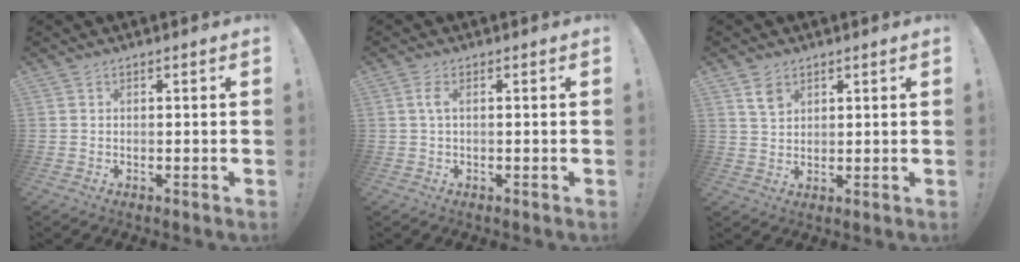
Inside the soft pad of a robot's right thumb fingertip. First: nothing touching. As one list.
[{"total": 2.4, "force": [0.3, 0.4, 2.3], "torque": [-0.045, 0.004, 0.004]}, {"total": 4.7, "force": [2.9, 3.2, 1.9], "torque": [-0.015, -0.016, 0.052]}]